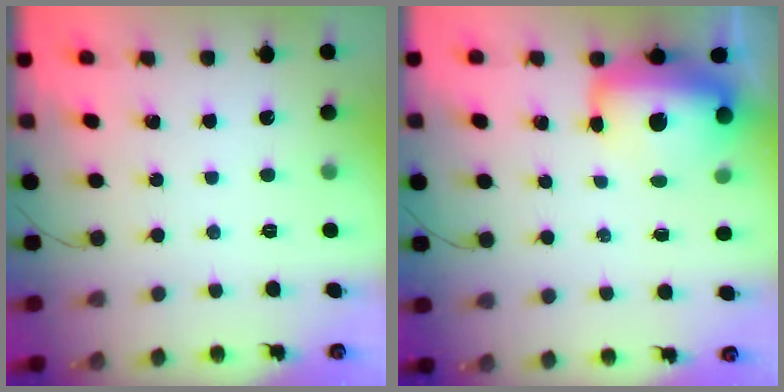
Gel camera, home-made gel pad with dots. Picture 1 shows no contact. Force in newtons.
{"total": 20.6, "press": 16.4, "slide": 12.5}